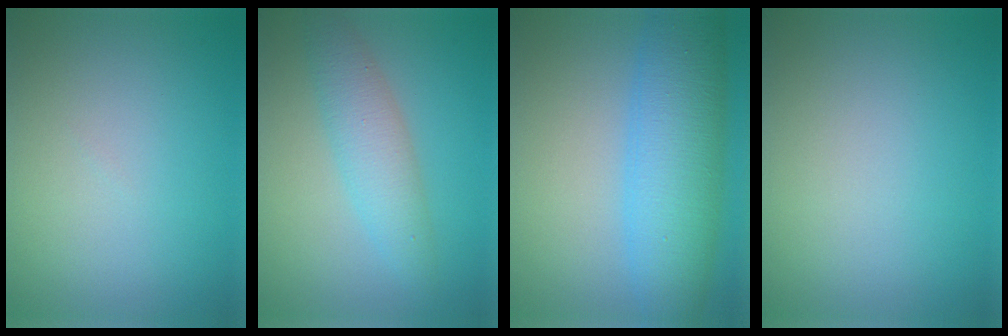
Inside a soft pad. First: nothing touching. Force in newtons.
{"total": 3.7, "press": 3.7, "slide": 0.1}
{"total": 8.4, "press": 8.4, "slide": 0.3}
{"total": 0.0}